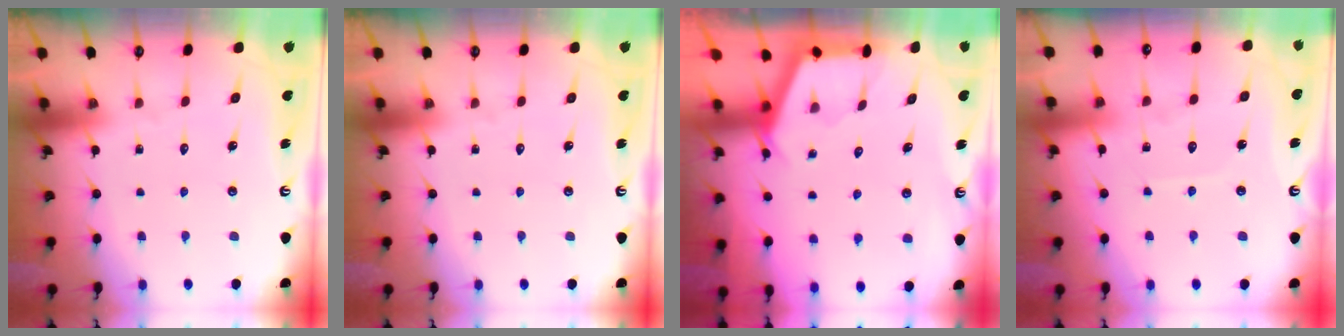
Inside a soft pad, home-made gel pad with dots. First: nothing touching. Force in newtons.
{"total": 0.0}
{"total": 2.9, "press": 2.9, "slide": 0.3}
{"total": 5.0, "press": 4.9, "slide": 0.6}